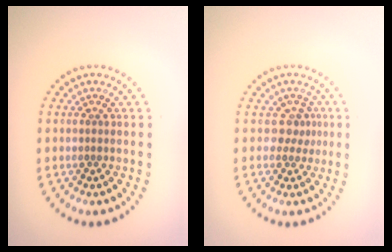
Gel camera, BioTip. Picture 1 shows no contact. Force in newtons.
{"total": 1.6, "press": 1.3, "slide": 1.0}